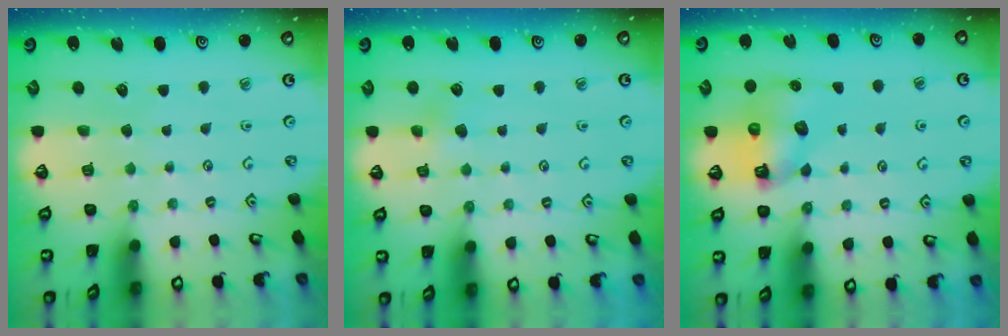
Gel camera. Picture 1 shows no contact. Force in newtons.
{"total": 3.6, "press": 3.6, "slide": 0.5}
{"total": 7.8, "press": 7.7, "slide": 1.0}